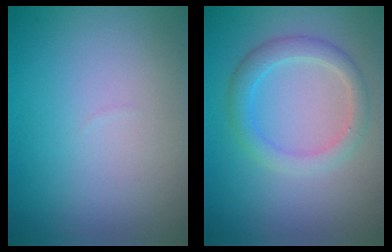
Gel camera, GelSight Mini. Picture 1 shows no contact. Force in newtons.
{"total": 2.7, "press": 2.7, "slide": 0.0}